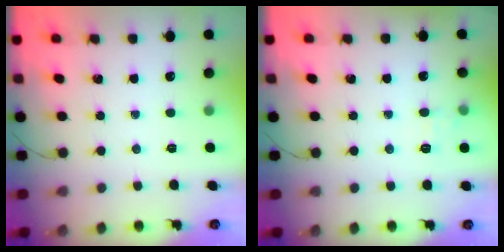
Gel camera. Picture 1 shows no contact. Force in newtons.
{"total": 4.9, "press": 4.7, "slide": 1.4}